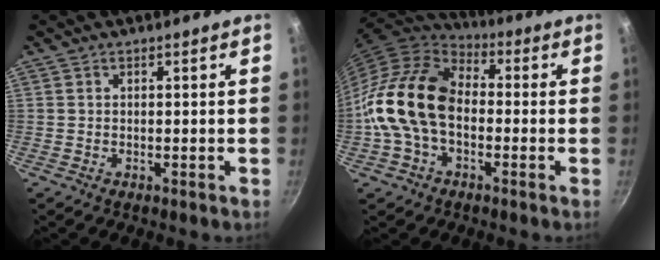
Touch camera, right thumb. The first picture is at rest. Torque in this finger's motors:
{"motor_torque": [0.44, 2.73, 1.40, -1.37, 0.58]}